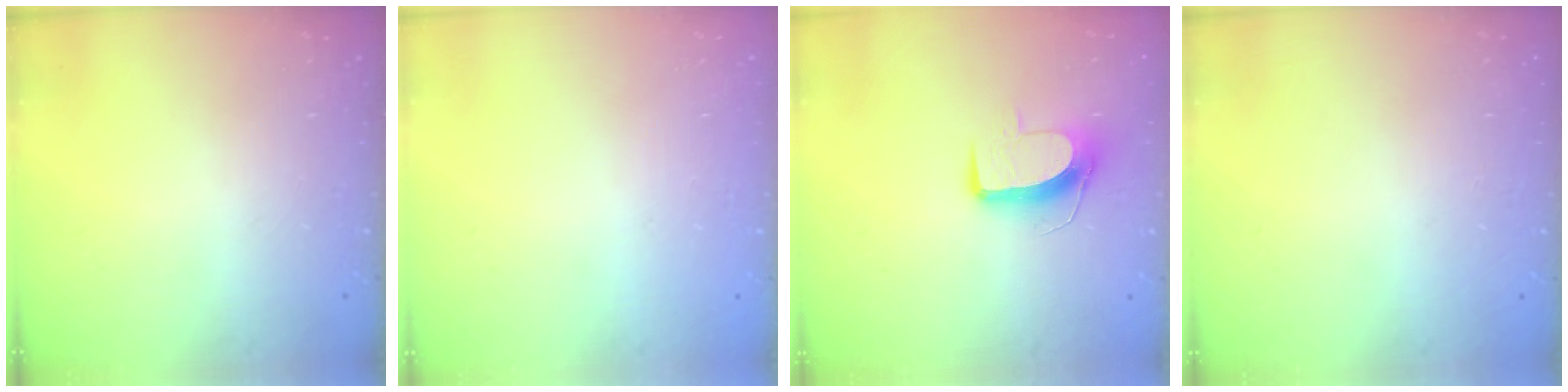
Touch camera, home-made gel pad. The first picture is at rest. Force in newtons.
{"total": 0.0}
{"total": 9.9, "press": 9.9, "slide": 0.3}
{"total": 0.0}